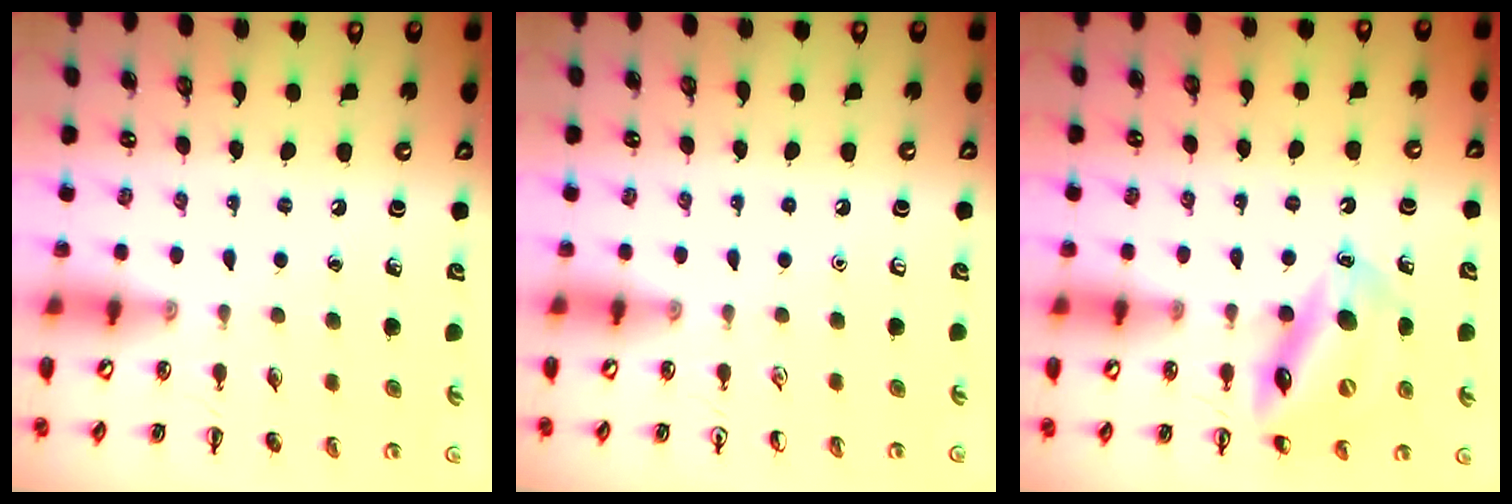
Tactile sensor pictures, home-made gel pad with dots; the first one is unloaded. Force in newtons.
{"total": 0.0}
{"total": 13.9, "press": 13.5, "slide": 3.2}